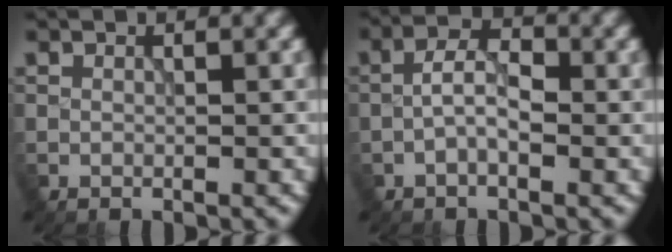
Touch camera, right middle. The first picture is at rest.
{"total": 3.3, "force": [-0.8, 1.5, 2.8], "torque": [-0.052, 0.007, -0.020]}